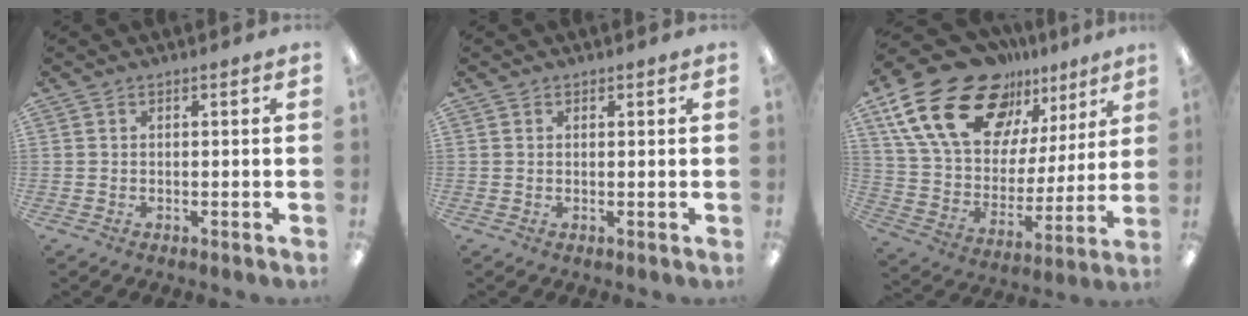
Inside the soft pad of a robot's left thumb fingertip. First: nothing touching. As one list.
[{"total": 0.8, "force": [0.5, 0.6, 0.0], "torque": [0.007, -0.001, 0.007]}, {"total": 25.1, "force": [15.3, 14.5, 13.7], "torque": [-0.247, -0.088, 0.279]}]